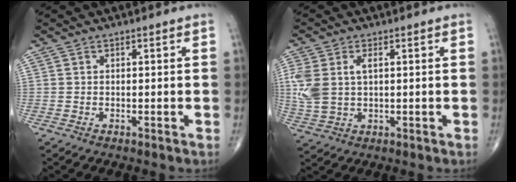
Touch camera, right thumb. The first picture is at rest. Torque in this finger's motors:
{"motor_torque": [0.66, 0.67, 0.84, 0.14, 0.10]}